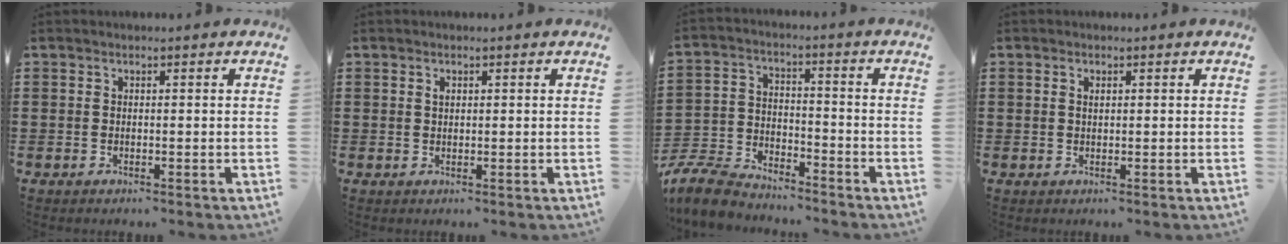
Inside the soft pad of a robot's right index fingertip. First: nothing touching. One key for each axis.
{"total": 0.9, "fx": 0.4, "fy": 0.6, "fz": 0.6, "tx": -0.014, "ty": 0.003, "tz": 0.007}
{"total": 7.0, "fx": -6.6, "fy": 1.7, "fz": 1.4, "tx": -0.043, "ty": 0.012, "tz": -0.135}
{"total": 0.9, "fx": 0.2, "fy": 0.4, "fz": 0.8, "tx": -0.018, "ty": 0.001, "tz": 0.003}